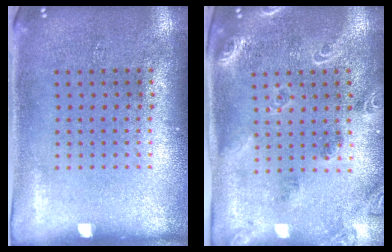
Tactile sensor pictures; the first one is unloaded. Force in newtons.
{"total": 1.8, "press": 1.7, "slide": 0.4}